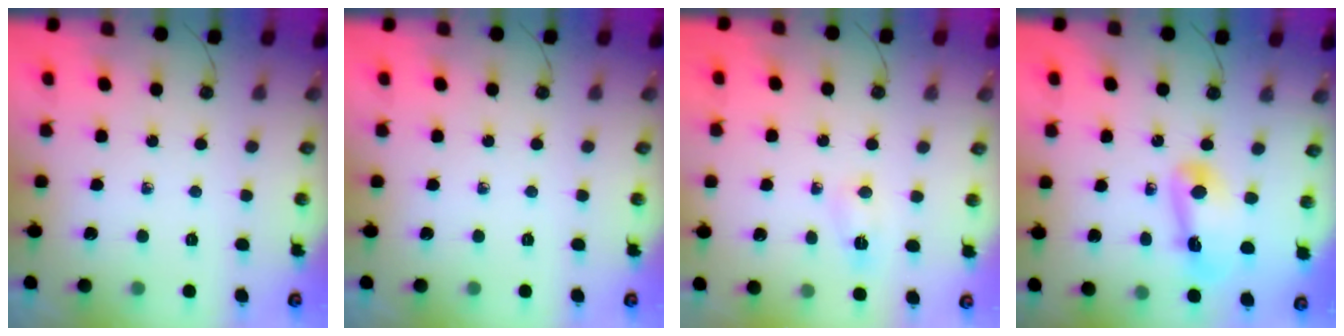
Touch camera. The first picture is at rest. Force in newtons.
{"total": 0.0}
{"total": 4.6, "press": 4.6, "slide": 0.6}
{"total": 10.5, "press": 10.4, "slide": 1.3}